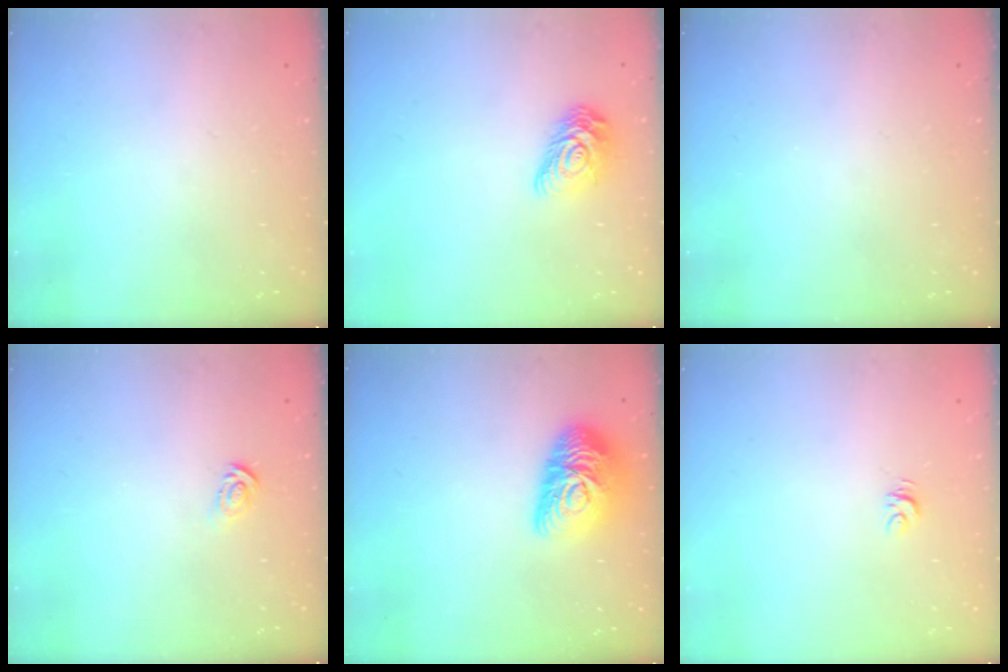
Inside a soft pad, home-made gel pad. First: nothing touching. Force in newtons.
{"total": 11.2, "press": 11.2, "slide": 0.3}
{"total": 0.0}
{"total": 2.9, "press": 2.9, "slide": 0.2}
{"total": 13.7, "press": 13.7, "slide": 0.9}
{"total": 3.6, "press": 3.6, "slide": 0.3}